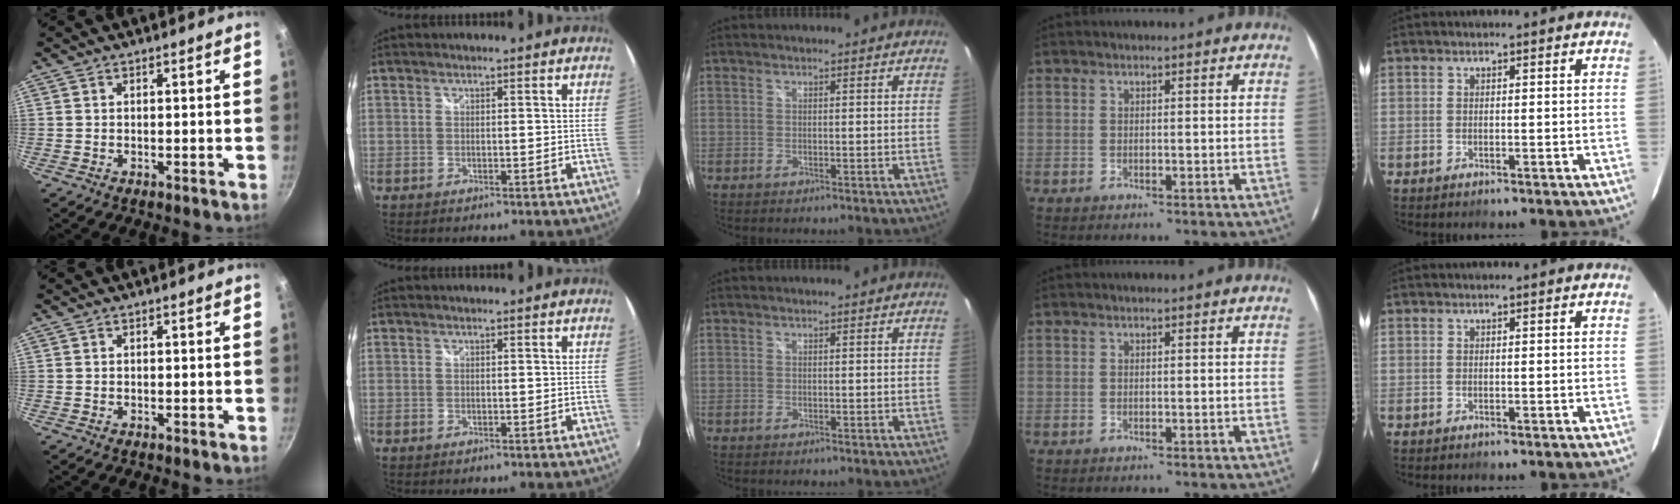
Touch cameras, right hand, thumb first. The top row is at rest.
{}